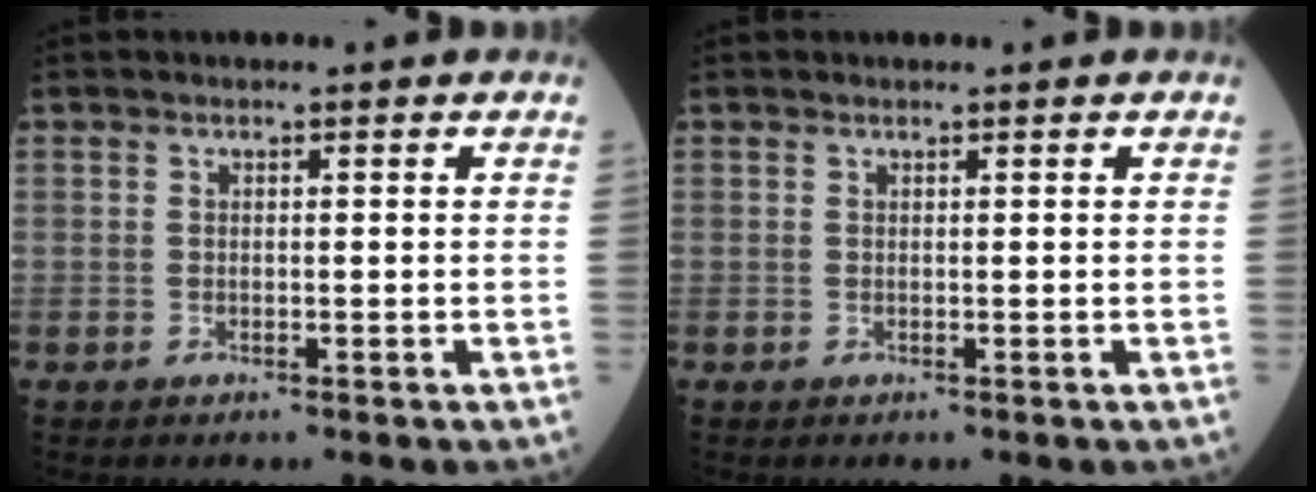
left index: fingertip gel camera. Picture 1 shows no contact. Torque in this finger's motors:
{"motor_torque": [0.22, -0.02, -0.02, -0.01]}